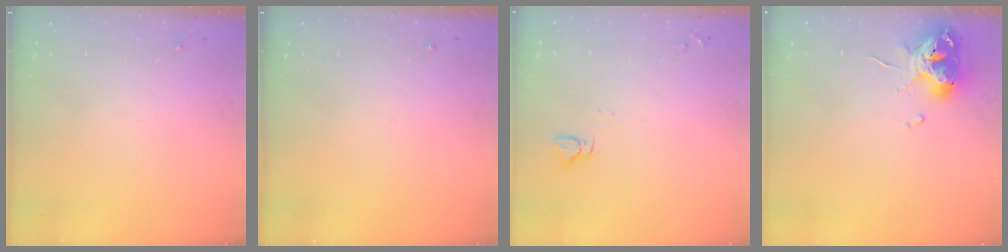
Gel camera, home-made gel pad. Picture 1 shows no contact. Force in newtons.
{"total": 0.0}
{"total": 2.9, "press": 2.9, "slide": 0.3}
{"total": 10.3, "press": 10.3, "slide": 1.3}